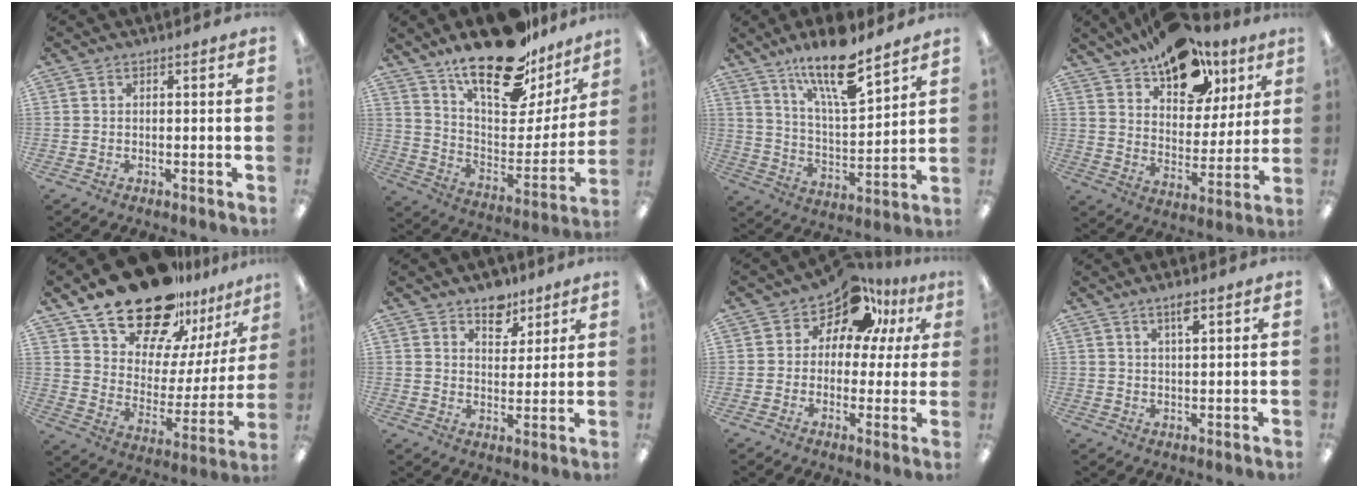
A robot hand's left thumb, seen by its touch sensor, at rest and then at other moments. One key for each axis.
{"total": 23.3, "fx": 18.0, "fy": 8.8, "fz": 11.9, "tx": -0.175, "ty": -0.123, "tz": 0.308}
{"total": 15.9, "fx": 11.9, "fy": 4.1, "fz": 9.8, "tx": -0.171, "ty": -0.066, "tz": 0.197}
{"total": 16.4, "fx": 12.0, "fy": 8.7, "fz": 7.0, "tx": -0.103, "ty": -0.076, "tz": 0.211}
{"total": 23.2, "fx": 18.9, "fy": 10.3, "fz": 8.7, "tx": -0.151, "ty": -0.132, "tz": 0.340}
{"total": 7.3, "fx": 5.6, "fy": 4.3, "fz": 2.1, "tx": -0.014, "ty": -0.033, "tz": 0.097}
{"total": 11.4, "fx": 7.8, "fy": 7.1, "fz": 4.5, "tx": -0.082, "ty": -0.055, "tz": 0.144}
{"total": 3.0, "fx": 2.2, "fy": 0.4, "fz": 2.0, "tx": -0.037, "ty": -0.002, "tz": 0.036}